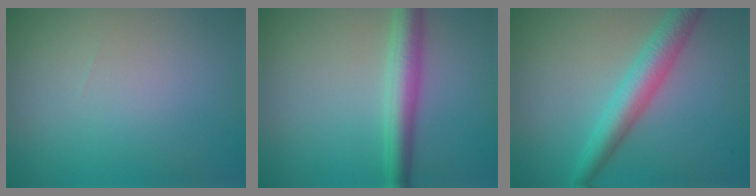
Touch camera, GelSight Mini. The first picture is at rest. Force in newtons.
{"total": 4.2, "press": 4.2, "slide": 0.0}
{"total": 4.5, "press": 4.5, "slide": 0.1}